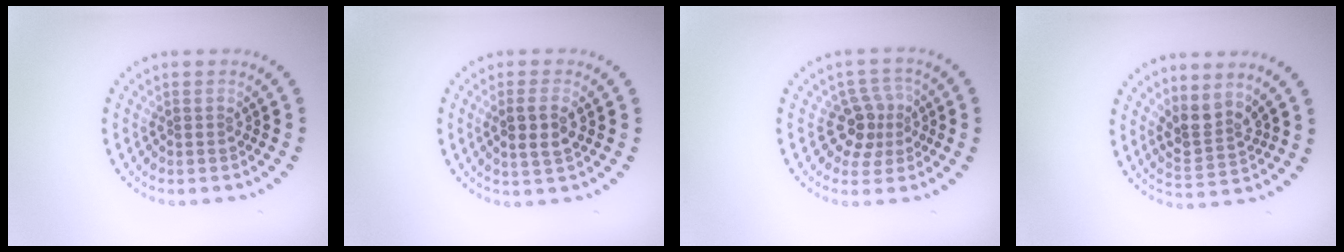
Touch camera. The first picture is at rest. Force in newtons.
{"total": 2.4, "press": 2.3, "slide": 0.8}
{"total": 2.9, "press": 2.6, "slide": 1.4}
{"total": 2.8, "press": 2.1, "slide": 1.8}